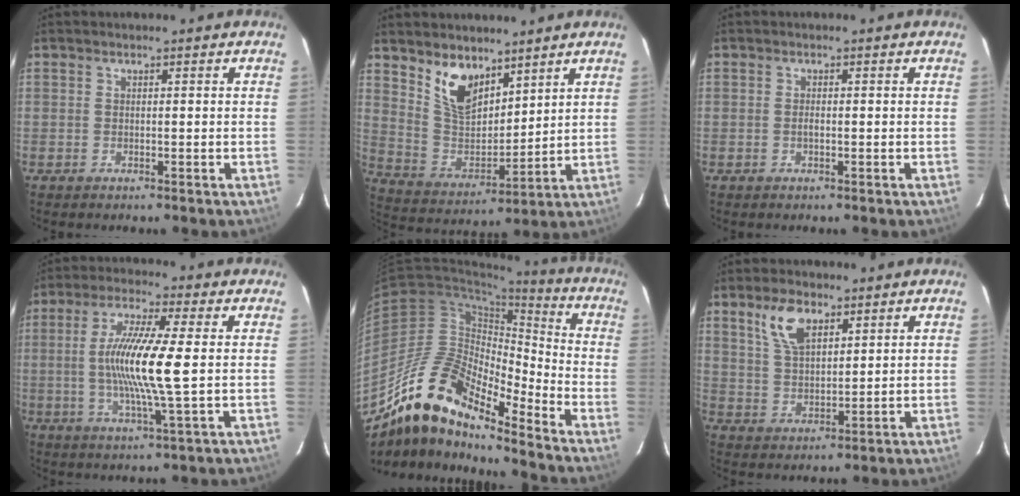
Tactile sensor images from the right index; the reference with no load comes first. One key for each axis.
{"total": 10.8, "fx": 7.5, "fy": 5.4, "fz": 5.7, "tx": -0.107, "ty": 0.000, "tz": 0.155}
{"total": 0.8, "fx": -0.2, "fy": 0.4, "fz": 0.7, "tx": -0.013, "ty": -0.001, "tz": -0.005}
{"total": 12.6, "fx": 0.0, "fy": 0.5, "fz": 12.5, "tx": -0.239, "ty": -0.006, "tz": -0.003}
{"total": 16.9, "fx": -13.6, "fy": 4.3, "fz": 9.2, "tx": -0.152, "ty": -0.006, "tz": -0.265}
{"total": 7.9, "fx": 4.6, "fy": 3.8, "fz": 5.1, "tx": -0.100, "ty": 0.012, "tz": 0.093}